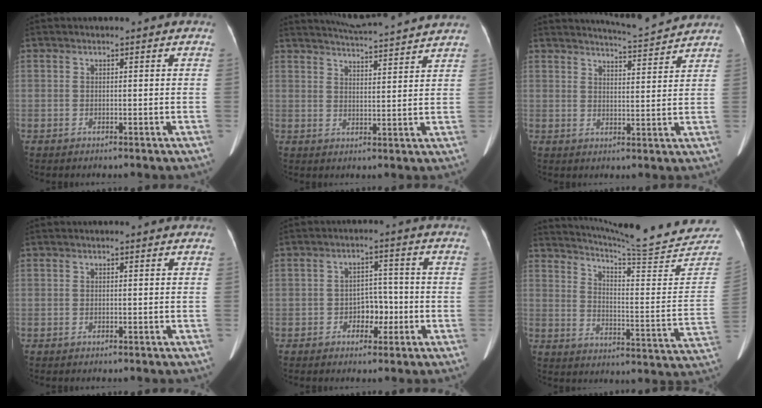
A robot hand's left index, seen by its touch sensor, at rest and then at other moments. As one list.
[{"total": 12.9, "force": [12.1, -0.1, 4.4], "torque": [-0.076, 0.013, 0.160]}, {"total": 6.5, "force": [6.4, -0.6, 0.7], "torque": [-0.026, -0.007, 0.088]}, {"total": 0.0}, {"total": 4.3, "force": [-1.7, 2.8, 2.8], "torque": [-0.041, 0.009, -0.029]}, {"total": 23.6, "force": [22.5, -0.7, 7.1], "torque": [-0.116, -0.122, 0.281]}]